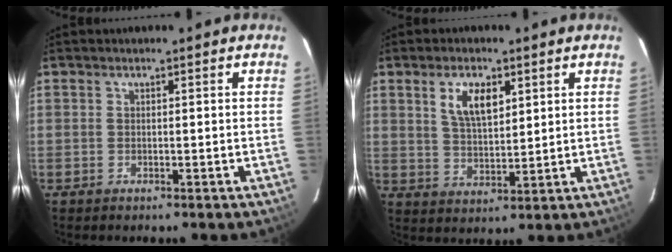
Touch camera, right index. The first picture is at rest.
{"total": 7.1, "force": [3.2, 3.2, 5.5], "torque": [-0.101, 0.006, 0.064]}